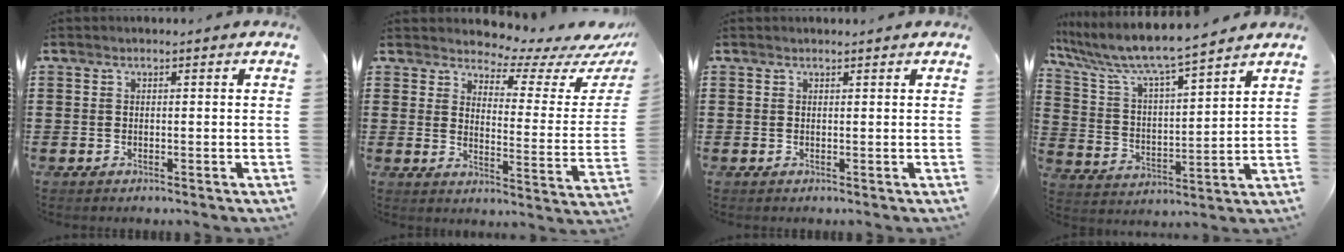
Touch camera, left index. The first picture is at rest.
{"total": 4.7, "force": [4.3, 1.0, 1.5], "torque": [-0.039, -0.037, 0.068]}
{"total": 0.0}
{"total": 7.0, "force": [6.3, 0.3, 3.1], "torque": [-0.090, -0.041, 0.100]}